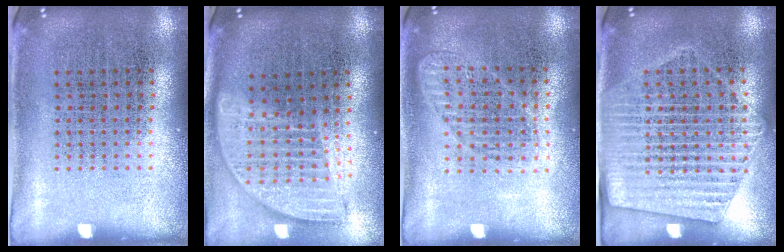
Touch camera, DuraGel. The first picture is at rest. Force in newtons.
{"total": 1.8, "press": 1.5, "slide": 1.0}
{"total": 1.3, "press": 1.2, "slide": 0.3}
{"total": 1.8, "press": 1.6, "slide": 0.7}